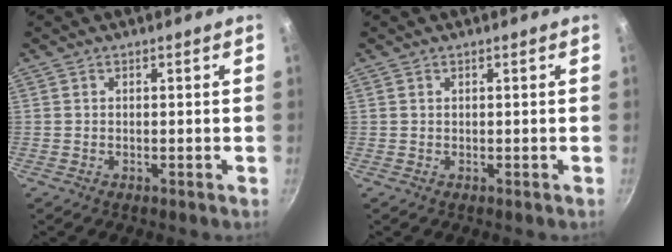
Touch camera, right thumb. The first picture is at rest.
{"total": 0.0}